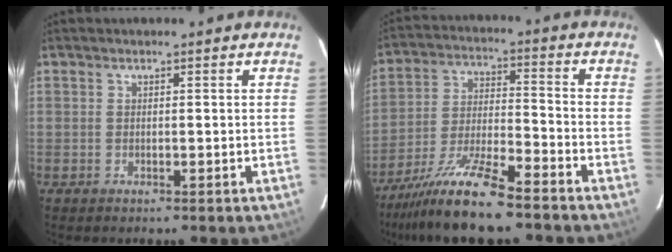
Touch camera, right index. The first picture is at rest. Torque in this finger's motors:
{"motor_torque": [0.87, -1.27, 0.71, 0.19]}